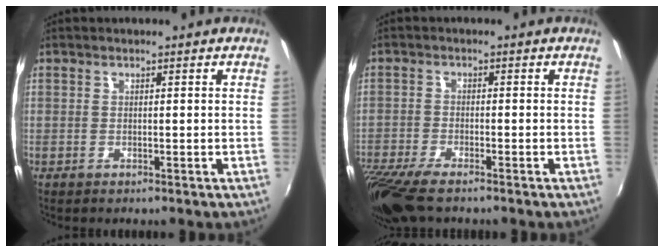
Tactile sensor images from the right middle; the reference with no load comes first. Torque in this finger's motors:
{"motor_torque": [1.08, -1.06, 0.34, 0.15]}